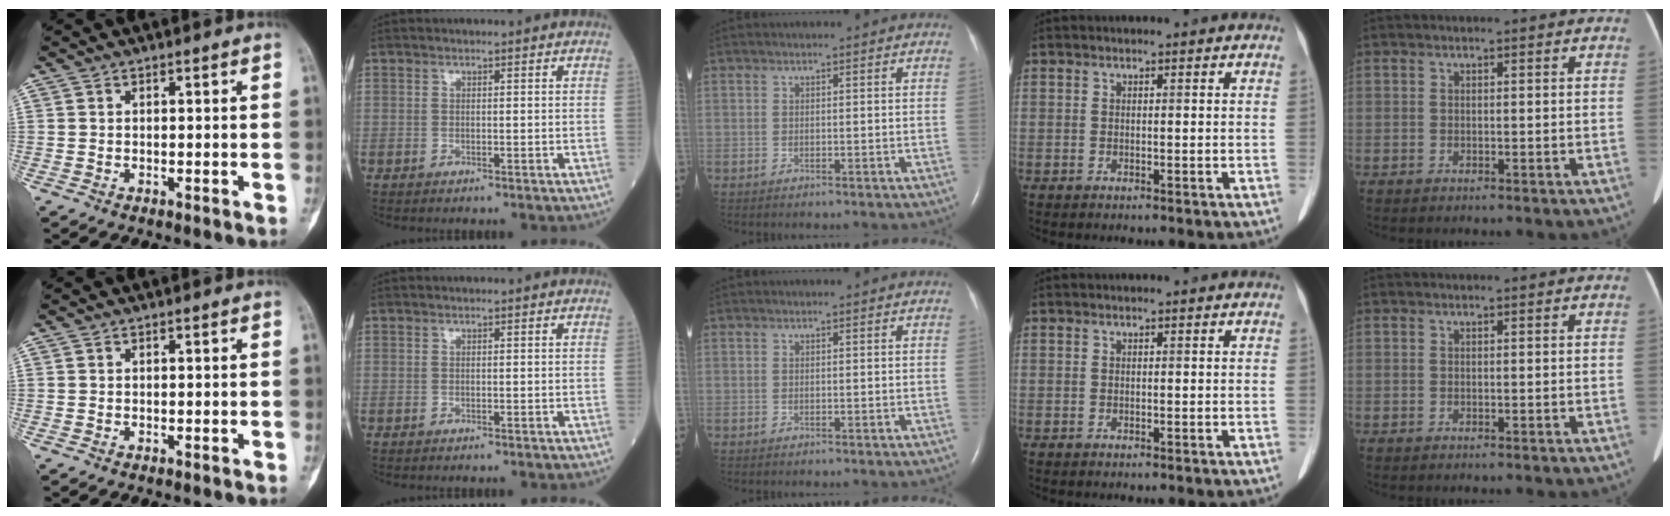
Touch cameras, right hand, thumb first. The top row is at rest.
{}